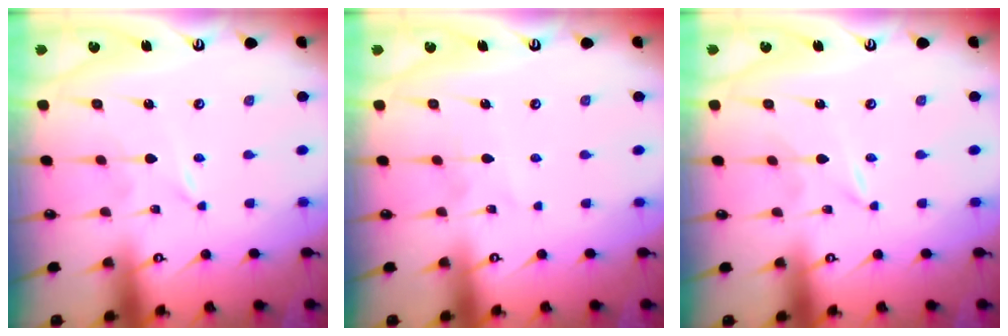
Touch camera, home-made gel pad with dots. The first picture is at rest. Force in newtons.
{"total": 3.6, "press": 3.5, "slide": 0.4}
{"total": 0.0}